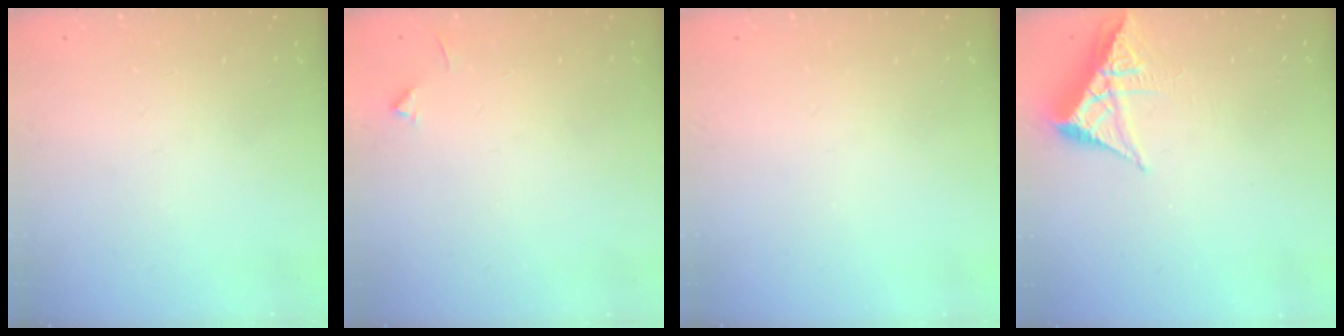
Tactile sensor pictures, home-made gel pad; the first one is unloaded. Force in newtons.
{"total": 4.0, "press": 3.9, "slide": 0.5}
{"total": 0.0}
{"total": 6.3, "press": 6.2, "slide": 0.9}